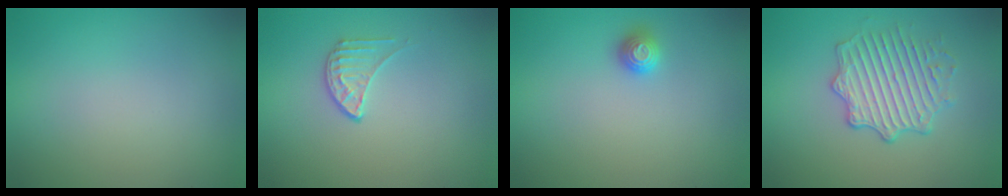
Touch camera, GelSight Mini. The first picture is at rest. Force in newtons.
{"total": 1.6, "press": 1.0, "slide": 1.2}
{"total": 1.1, "press": 1.1, "slide": 0.2}
{"total": 4.0, "press": 3.7, "slide": 1.6}